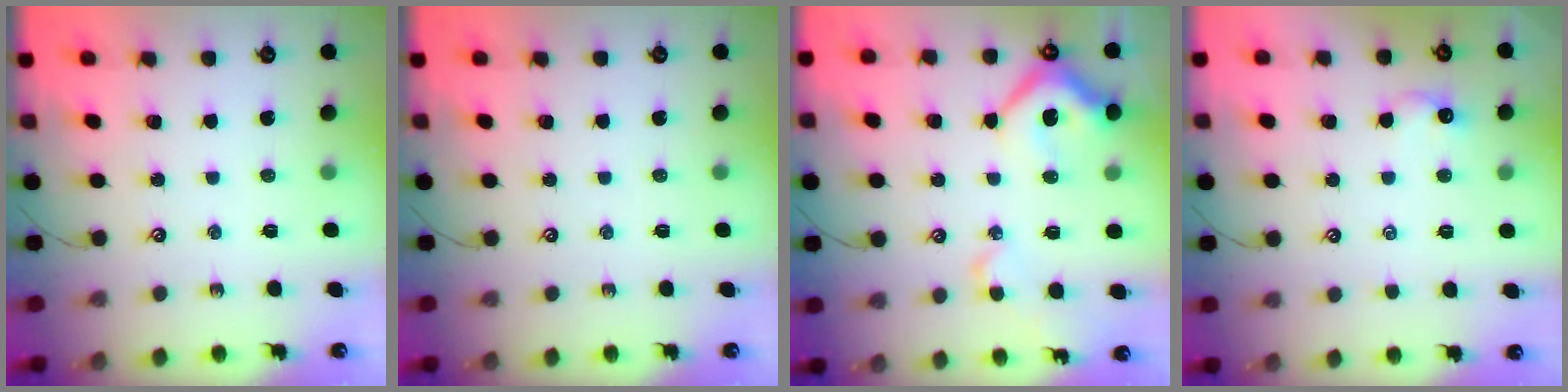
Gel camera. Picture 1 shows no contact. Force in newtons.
{"total": 0.0}
{"total": 9.9, "press": 9.8, "slide": 1.6}
{"total": 0.8, "press": 0.6, "slide": 0.5}